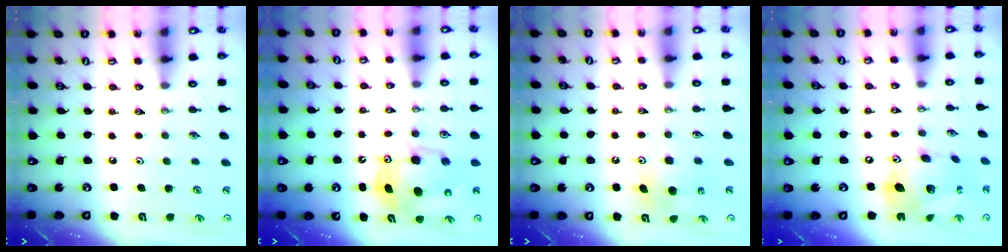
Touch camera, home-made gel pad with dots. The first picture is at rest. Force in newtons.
{"total": 9.4, "press": 9.1, "slide": 2.2}
{"total": 7.2, "press": 7.2, "slide": 0.7}
{"total": 19.4, "press": 19.2, "slide": 2.0}